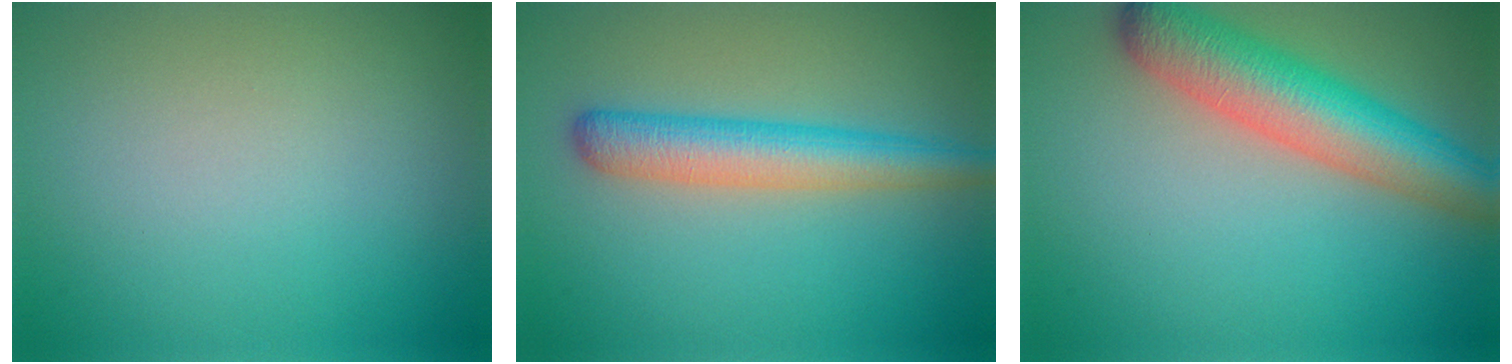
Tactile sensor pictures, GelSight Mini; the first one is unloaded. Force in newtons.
{"total": 4.7, "press": 4.7, "slide": 0.1}
{"total": 7.5, "press": 7.5, "slide": 0.3}